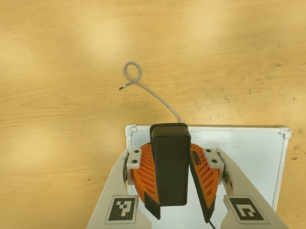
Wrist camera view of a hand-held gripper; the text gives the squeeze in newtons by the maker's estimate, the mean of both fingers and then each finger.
{"total": 11.1, "left": 10.4, "right": 11.7}